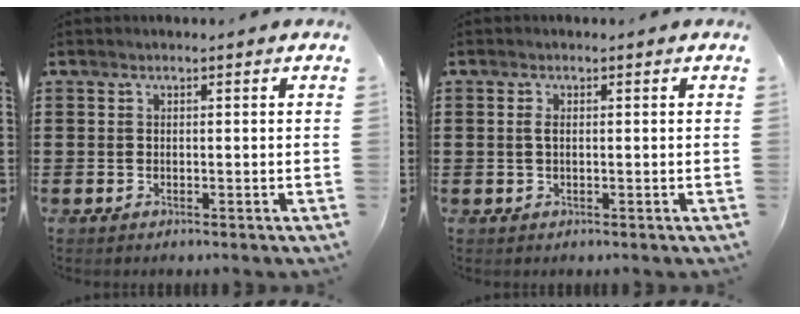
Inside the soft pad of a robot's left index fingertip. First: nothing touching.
{"total": 1.2, "force": [0.1, 0.5, 1.1], "torque": [-0.024, 0.002, 0.002]}